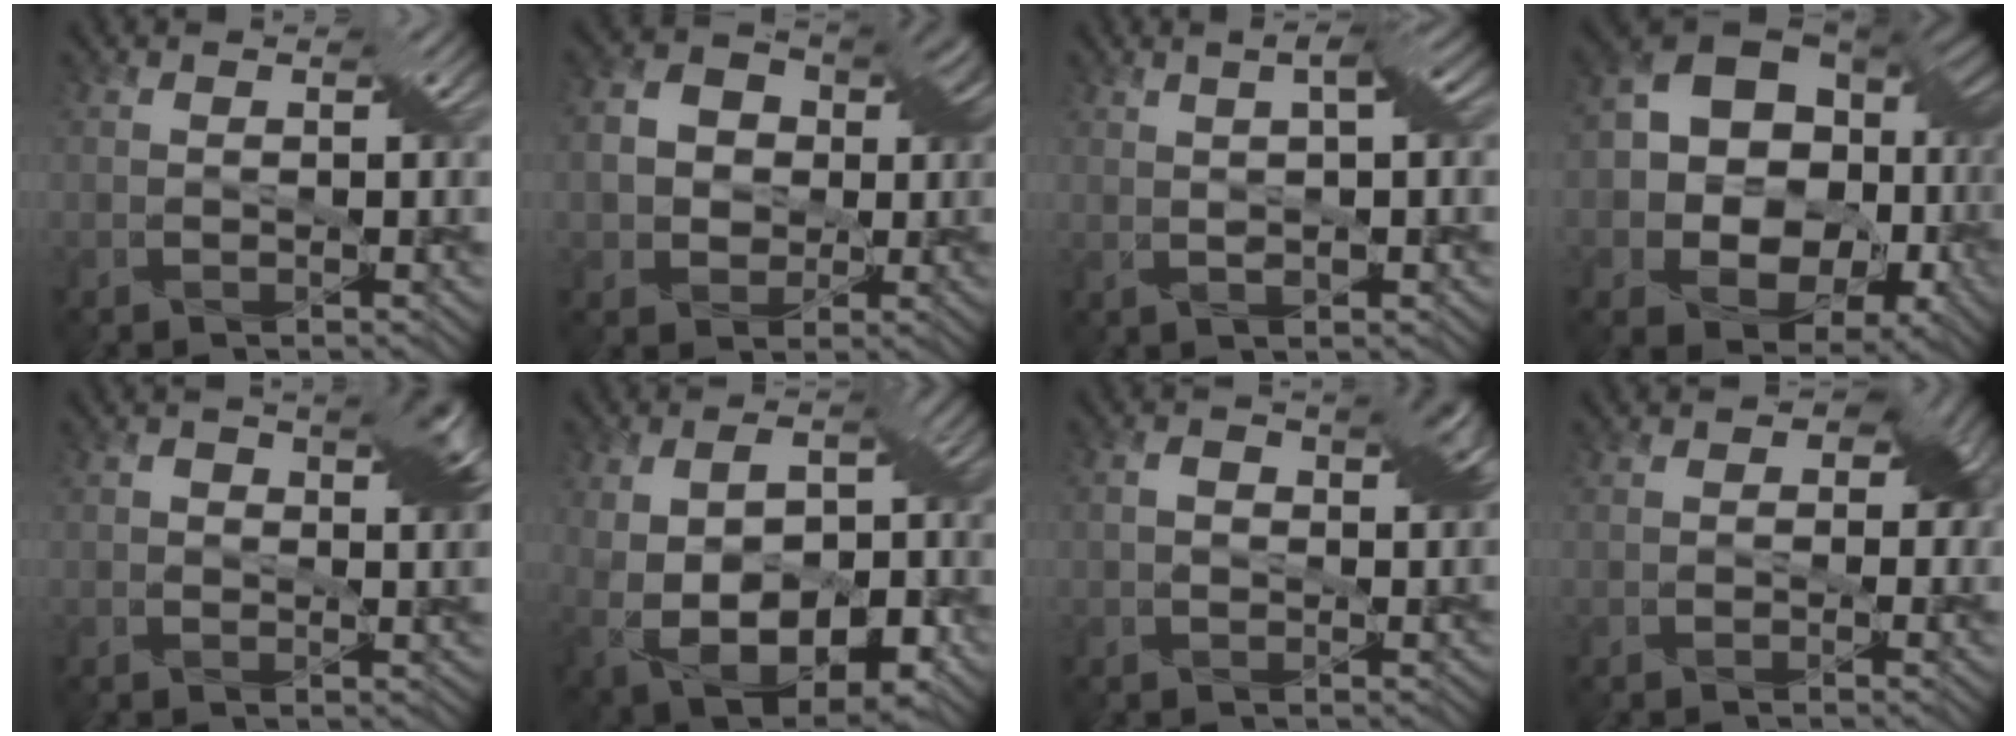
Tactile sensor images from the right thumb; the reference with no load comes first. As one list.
[{"total": 8.8, "force": [0.7, 7.6, 4.5], "torque": [-0.097, 0.010, 0.002]}, {"total": 4.1, "force": [1.0, 0.8, 3.9], "torque": [-0.072, 0.010, 0.017]}, {"total": 16.5, "force": [-0.8, 12.7, 10.5], "torque": [-0.166, -0.007, -0.005]}, {"total": 4.5, "force": [1.4, 2.4, 3.6], "torque": [-0.050, 0.002, 0.019]}, {"total": 15.2, "force": [-3.3, 9.0, 11.8], "torque": [-0.230, -0.028, -0.040]}, {"total": 4.0, "force": [0.5, 2.5, 3.1], "torque": [-0.051, 0.003, 0.003]}, {"total": 3.7, "force": [0.6, 2.9, 2.2], "torque": [-0.015, -0.002, 0.001]}]